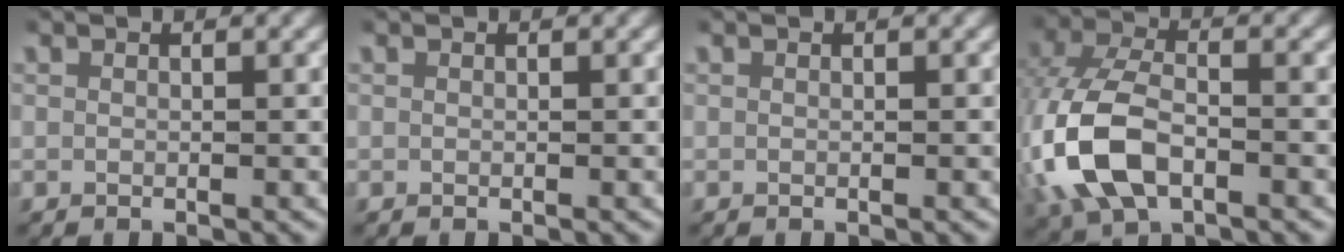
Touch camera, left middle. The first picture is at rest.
{"total": 0.0}
{"total": 0.0}
{"total": 7.9, "force": [-1.2, 5.2, 5.8], "torque": [-0.171, -0.024, -0.010]}